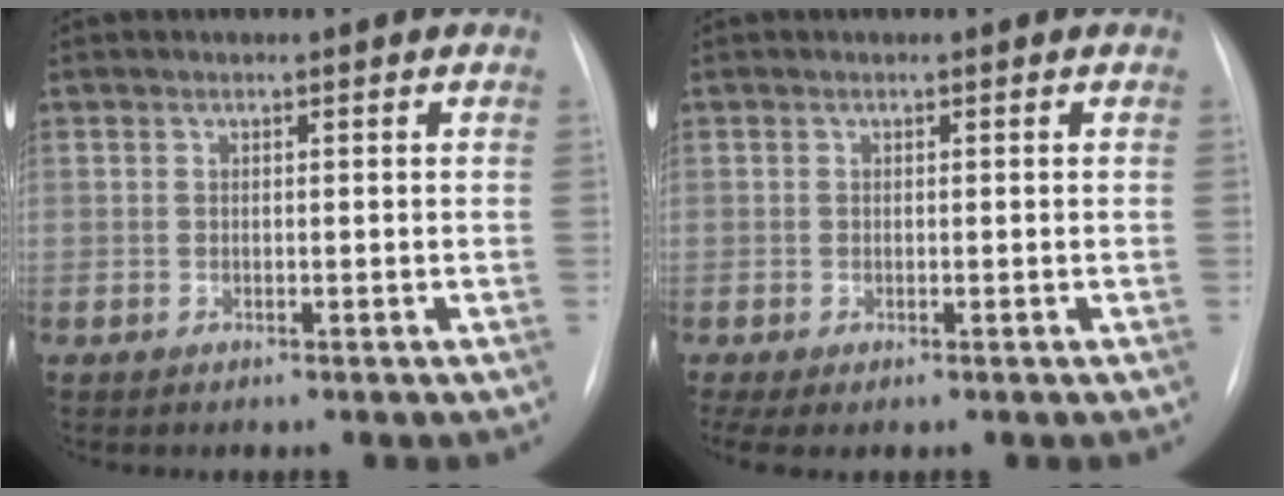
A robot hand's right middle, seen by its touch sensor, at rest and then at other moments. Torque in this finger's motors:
{"motor_torque": [0.97, -0.94, 0.21, 0.07]}